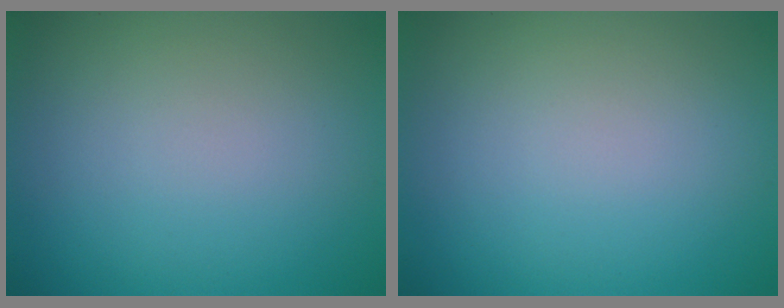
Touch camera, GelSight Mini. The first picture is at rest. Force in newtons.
{"total": 0.0}